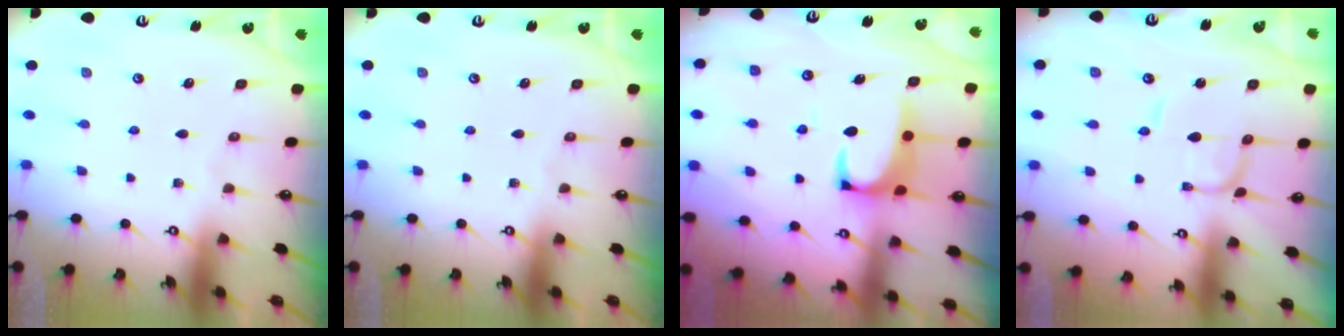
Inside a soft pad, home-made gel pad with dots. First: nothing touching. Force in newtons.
{"total": 0.0}
{"total": 2.3, "press": 2.1, "slide": 0.9}
{"total": 1.6, "press": 1.6, "slide": 0.1}